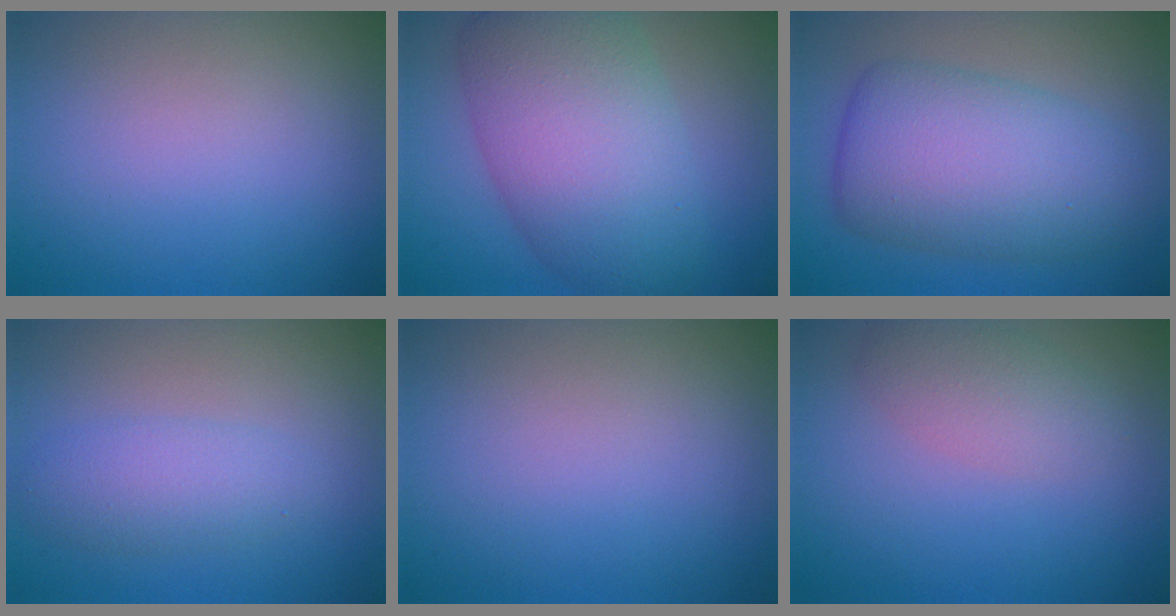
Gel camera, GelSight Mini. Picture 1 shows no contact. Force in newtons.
{"total": 10.6, "press": 10.6, "slide": 0.1}
{"total": 7.7, "press": 7.7, "slide": 0.1}
{"total": 2.9, "press": 2.9, "slide": 0.1}
{"total": 0.0}
{"total": 2.8, "press": 2.8, "slide": 0.1}